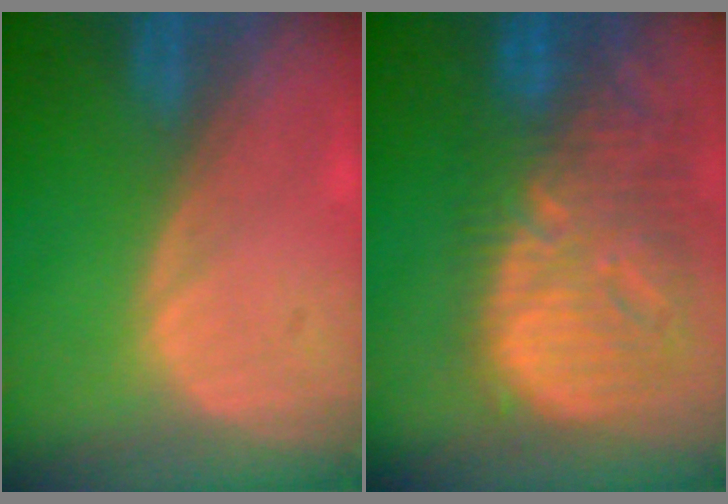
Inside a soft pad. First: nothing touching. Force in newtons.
{"total": 13.5, "press": 11.7, "slide": 6.8}